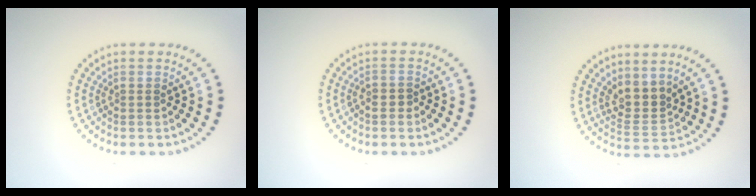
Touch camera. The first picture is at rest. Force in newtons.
{"total": 0.6, "press": 0.5, "slide": 0.3}
{"total": 2.8, "press": 2.1, "slide": 1.9}